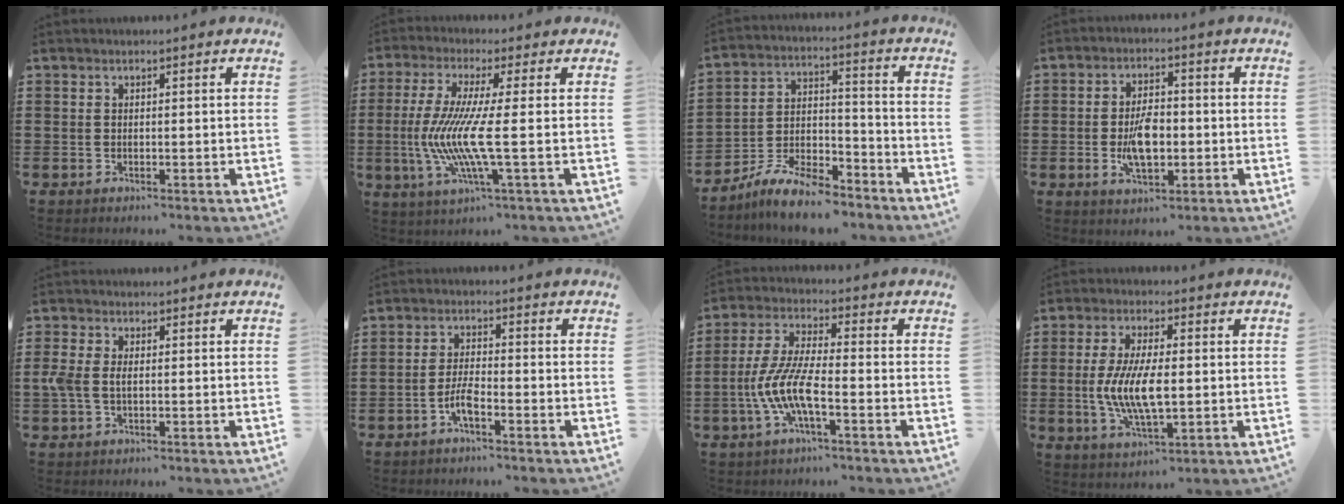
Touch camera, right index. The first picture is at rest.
{"total": 9.4, "force": [-1.5, -0.2, 9.3], "torque": [-0.205, -0.026, -0.041]}
{"total": 8.9, "force": [-7.9, 2.1, 3.5], "torque": [-0.066, 0.022, -0.149]}
{"total": 6.9, "force": [-1.1, 3.4, 6.0], "torque": [-0.117, -0.005, -0.023]}
{"total": 2.7, "force": [-0.3, 1.4, 2.3], "torque": [-0.061, -0.002, -0.010]}
{"total": 4.0, "force": [-2.2, 0.9, 3.2], "torque": [-0.083, -0.005, -0.049]}
{"total": 8.3, "force": [-3.2, 1.9, 7.5], "torque": [-0.179, -0.016, -0.068]}
{"total": 9.1, "force": [-0.6, 3.4, 8.4], "torque": [-0.183, -0.007, -0.017]}